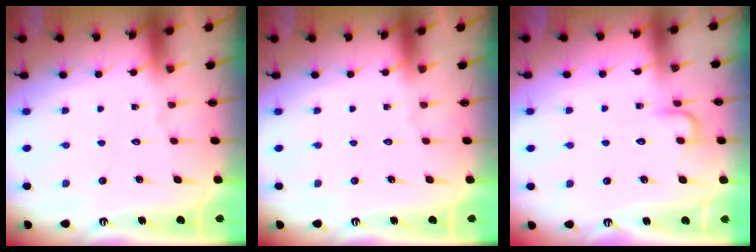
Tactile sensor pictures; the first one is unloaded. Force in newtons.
{"total": 0.0}
{"total": 5.0, "press": 5.0, "slide": 0.5}